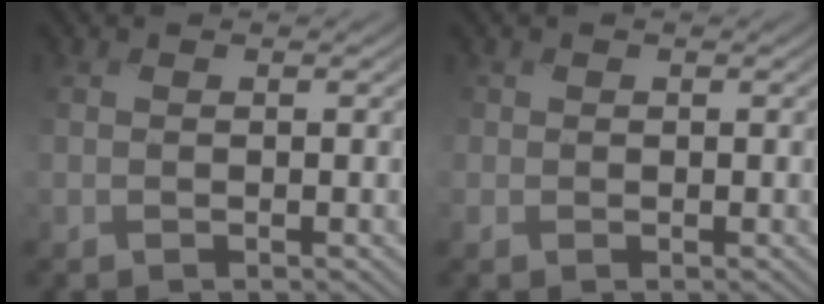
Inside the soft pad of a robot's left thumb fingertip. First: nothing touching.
{"total": 1.2, "force": [0.1, 1.2, 0.0], "torque": [-0.001, -0.003, 0.000]}